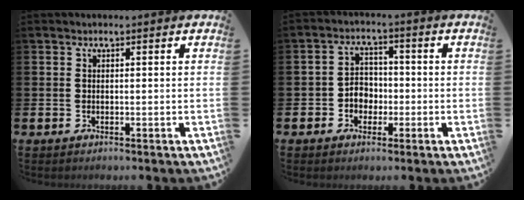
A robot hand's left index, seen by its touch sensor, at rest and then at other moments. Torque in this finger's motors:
{"motor_torque": [0.16, 0.21, 0.06, 0.03]}